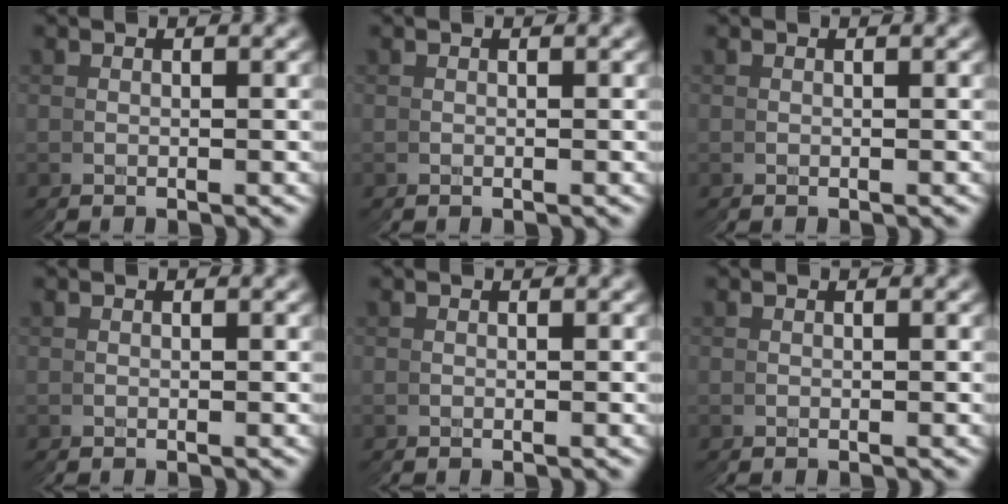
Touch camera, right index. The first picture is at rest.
{"total": 0.0}
{"total": 0.0}
{"total": 0.0}
{"total": 0.0}
{"total": 0.0}